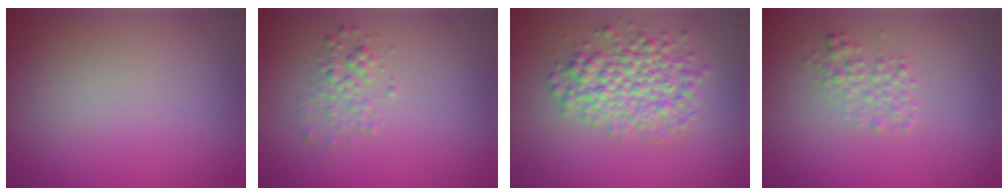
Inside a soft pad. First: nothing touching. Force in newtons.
{"total": 1.5, "press": 1.5, "slide": 0.1}
{"total": 5.1, "press": 5.1, "slide": 0.2}
{"total": 1.6, "press": 1.6, "slide": 0.0}